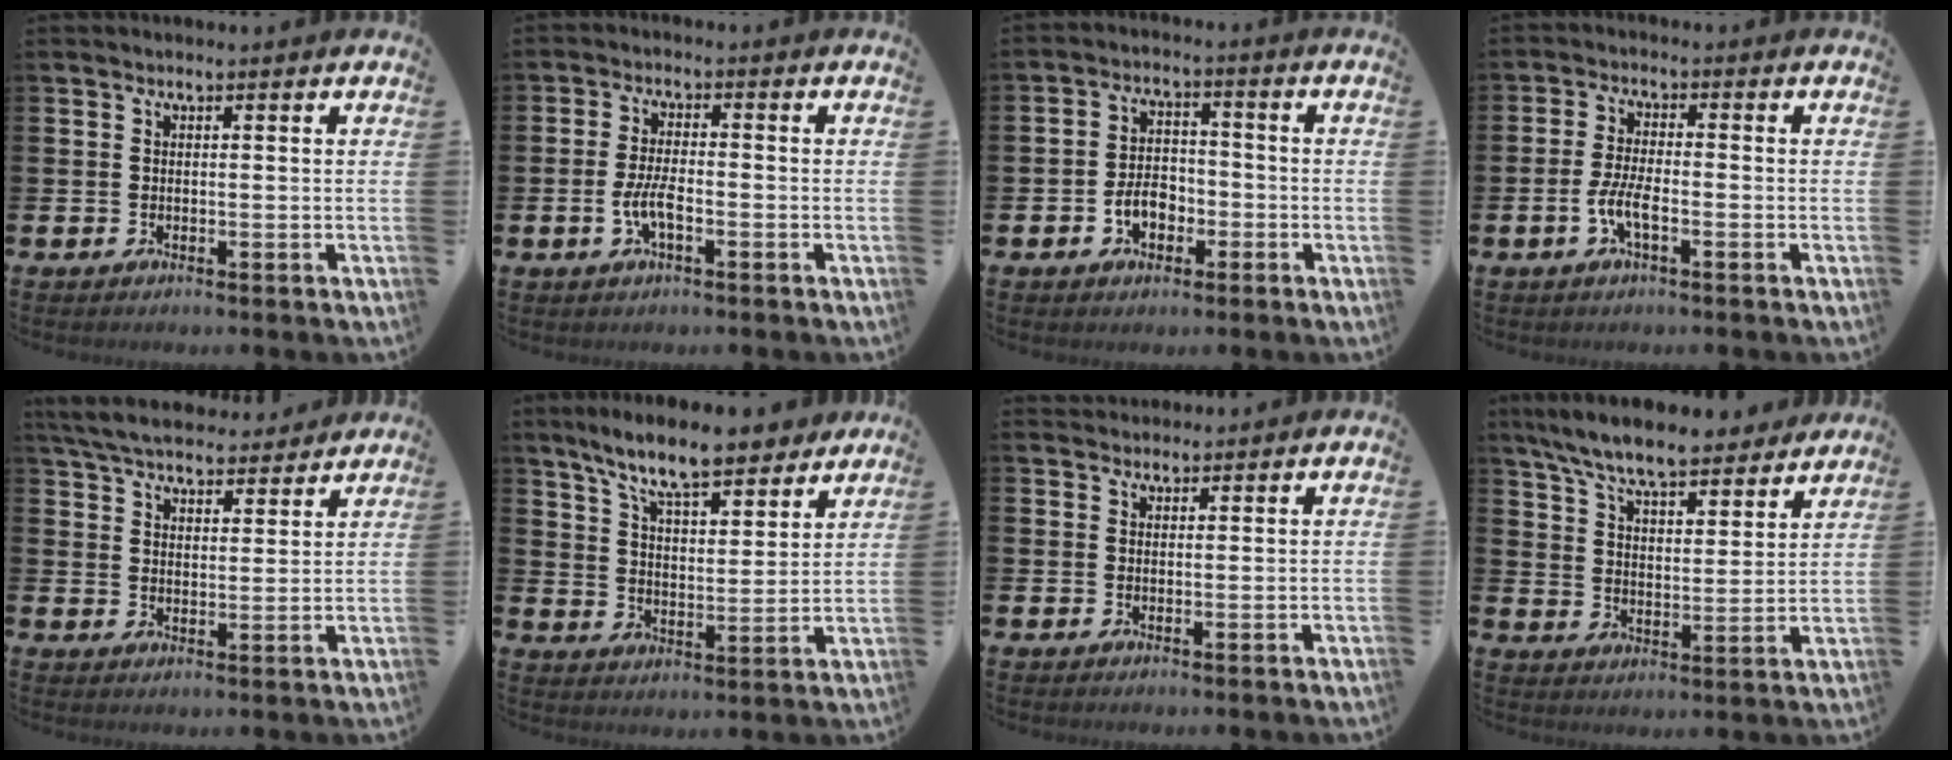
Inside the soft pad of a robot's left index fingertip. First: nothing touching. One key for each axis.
{"total": 3.9, "fx": -1.4, "fy": 1.4, "fz": 3.3, "tx": -0.079, "ty": 0.005, "tz": -0.027}
{"total": 4.2, "fx": -1.8, "fy": 2.9, "fz": 2.5, "tx": -0.040, "ty": 0.004, "tz": -0.038}
{"total": 3.8, "fx": -1.5, "fy": 1.1, "fz": 3.3, "tx": -0.077, "ty": 0.002, "tz": -0.029}
{"total": 6.3, "fx": 6.0, "fy": 1.3, "fz": 1.3, "tx": -0.055, "ty": -0.029, "tz": 0.109}
{"total": 10.4, "fx": 9.2, "fy": 1.8, "fz": 4.6, "tx": -0.110, "ty": -0.046, "tz": 0.163}
{"total": 1.9, "fx": 1.8, "fy": 0.5, "fz": -0.2, "tx": 0.008, "ty": -0.006, "tz": 0.033}
{"total": 8.7, "fx": 8.1, "fy": 1.3, "fz": 3.0, "tx": -0.098, "ty": -0.045, "tz": 0.144}